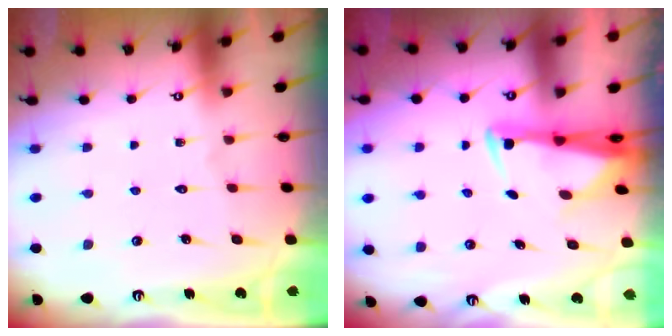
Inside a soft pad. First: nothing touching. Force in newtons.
{"total": 3.0, "press": 2.9, "slide": 0.9}